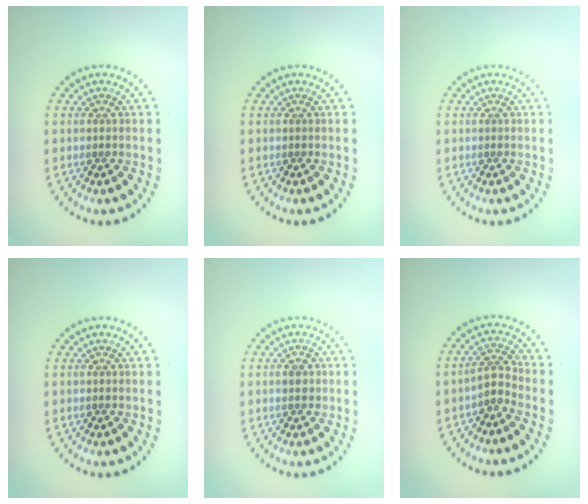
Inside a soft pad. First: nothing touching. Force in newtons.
{"total": 0.0}
{"total": 0.0}
{"total": 0.0}
{"total": 1.0, "press": 1.0, "slide": 0.2}
{"total": 2.2, "press": 1.5, "slide": 1.5}